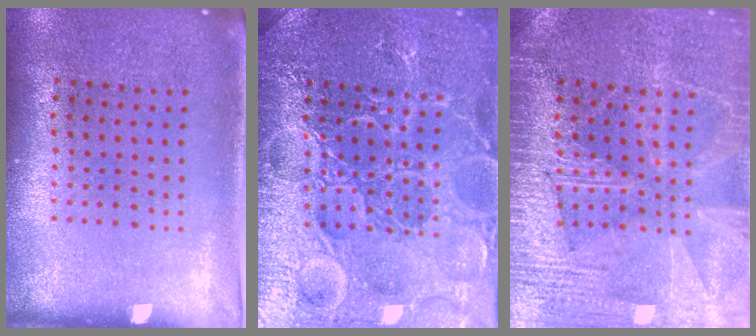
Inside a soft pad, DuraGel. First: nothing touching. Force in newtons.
{"total": 7.4, "press": 7.3, "slide": 0.9}
{"total": 5.6, "press": 5.5, "slide": 0.7}